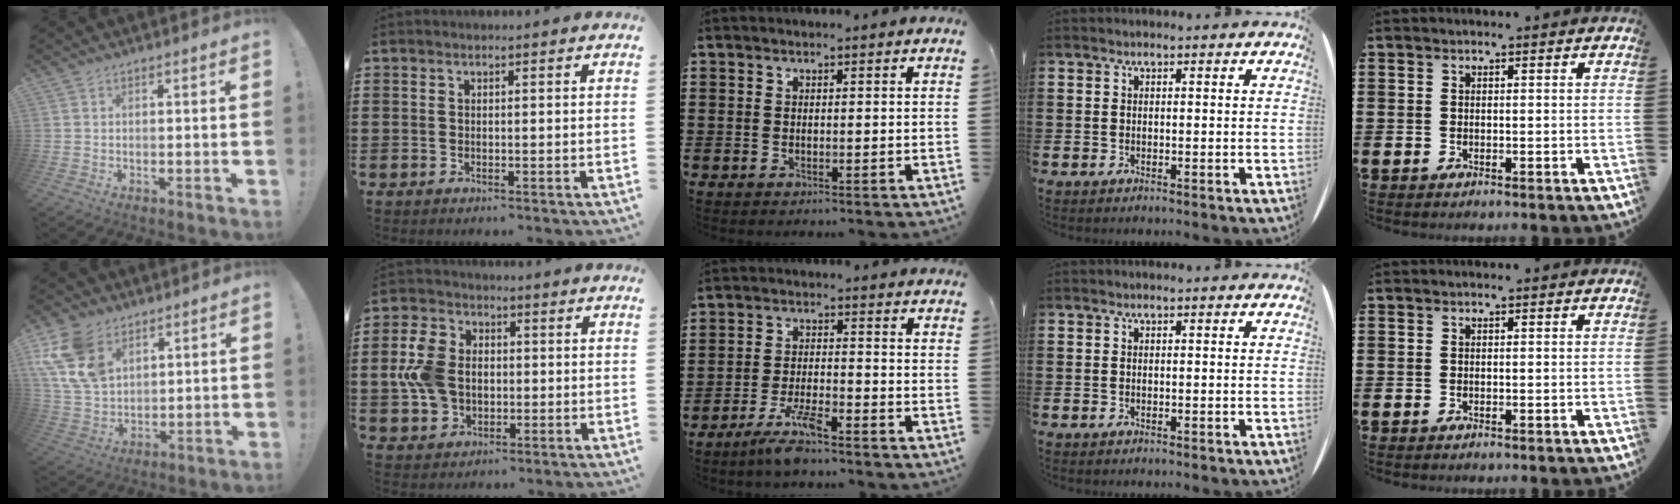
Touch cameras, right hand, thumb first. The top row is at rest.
{"thumb": {"total": 15.0, "force": [7.9, 10.0, 7.9], "torque": [-0.173, -0.035, 0.156]}, "index": {"total": 8.2, "force": [-0.3, 6.4, 5.2], "torque": [-0.141, 0.011, -0.011]}, "middle": {"total": 5.7, "force": [-4.3, 0.7, 3.8], "torque": [-0.079, -0.007, -0.081]}}